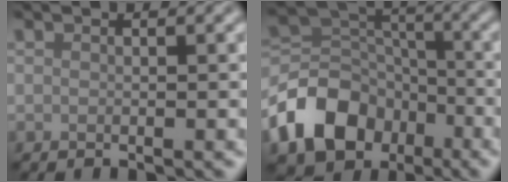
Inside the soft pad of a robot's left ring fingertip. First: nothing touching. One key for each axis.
{"total": 9.8, "fx": -5.1, "fy": 6.8, "fz": 4.8, "tx": -0.088, "ty": -0.004, "tz": -0.108}